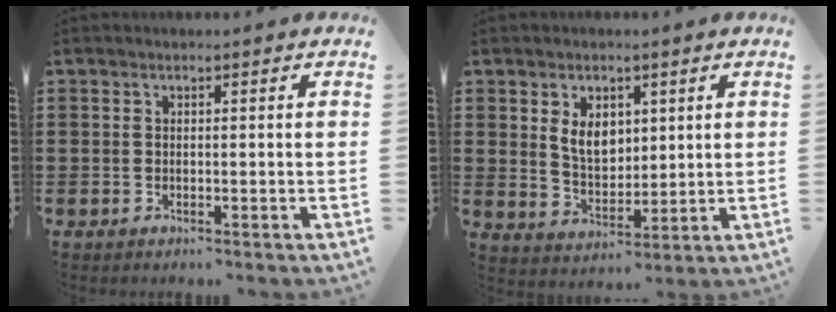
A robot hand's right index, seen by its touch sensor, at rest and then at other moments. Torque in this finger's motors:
{"motor_torque": [0.39, -0.17, 0.22, 0.06]}